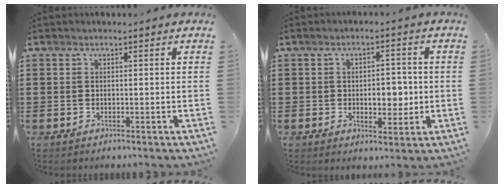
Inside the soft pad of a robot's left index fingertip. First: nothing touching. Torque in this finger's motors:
{"motor_torque": [0.84, -0.04, 0.33, 0.08]}